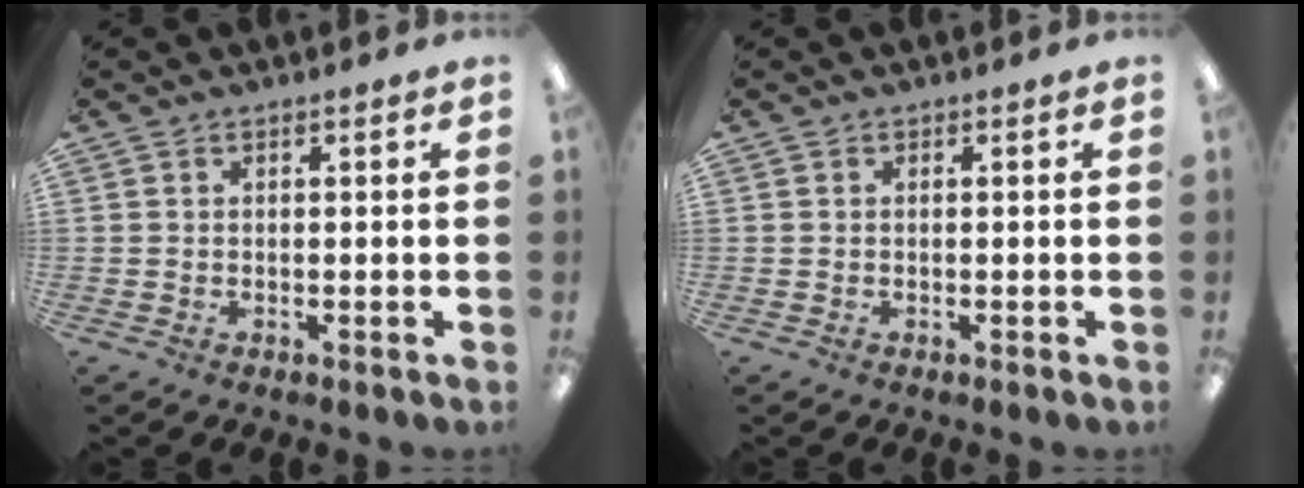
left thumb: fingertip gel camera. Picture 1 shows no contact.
{"total": 0.0}